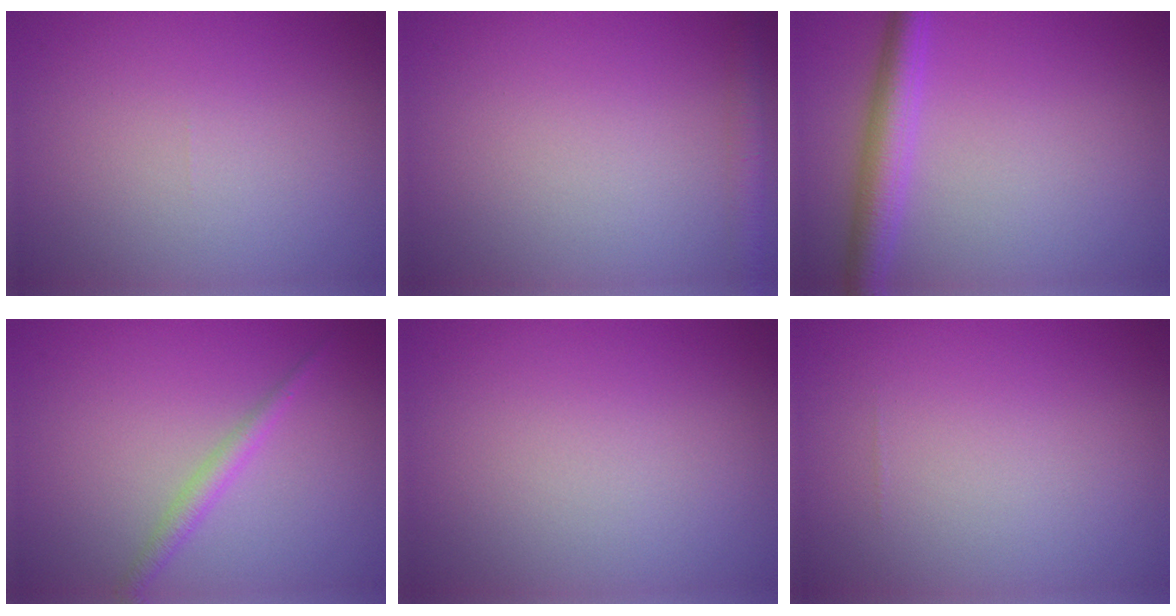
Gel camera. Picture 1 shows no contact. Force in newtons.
{"total": 1.8, "press": 1.8, "slide": 0.1}
{"total": 3.6, "press": 3.6, "slide": 0.1}
{"total": 1.6, "press": 1.6, "slide": 0.1}
{"total": 0.0}
{"total": 0.0}